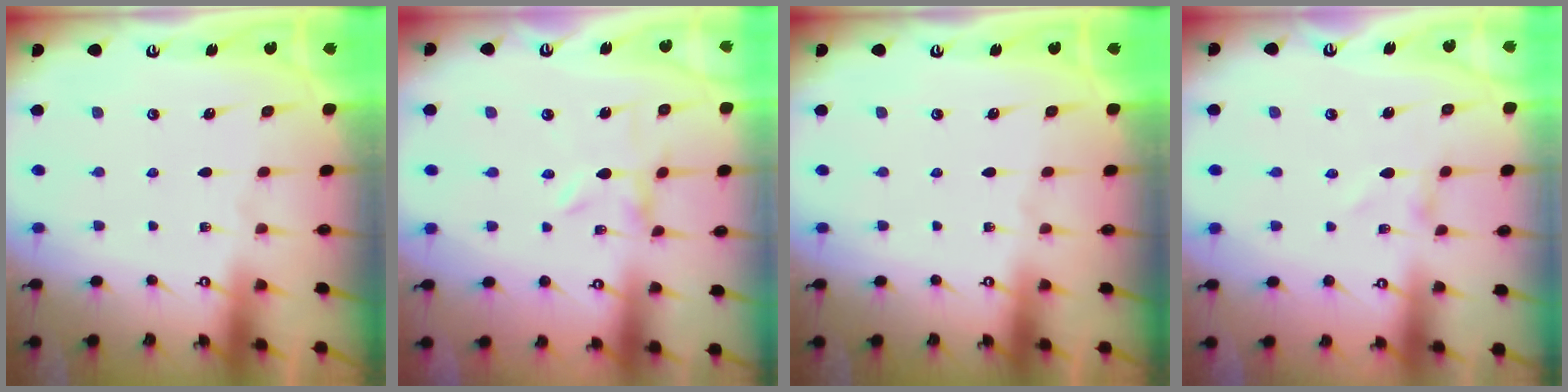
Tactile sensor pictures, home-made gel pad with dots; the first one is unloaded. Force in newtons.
{"total": 0.0}
{"total": 0.0}
{"total": 0.8, "press": 0.8, "slide": 0.1}